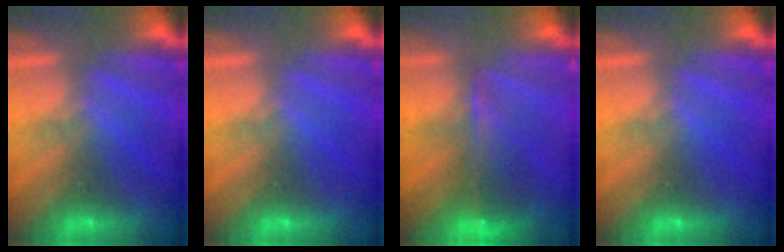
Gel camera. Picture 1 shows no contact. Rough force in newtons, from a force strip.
{"total": 0.0}
{"total": 8.4}
{"total": 0.0}